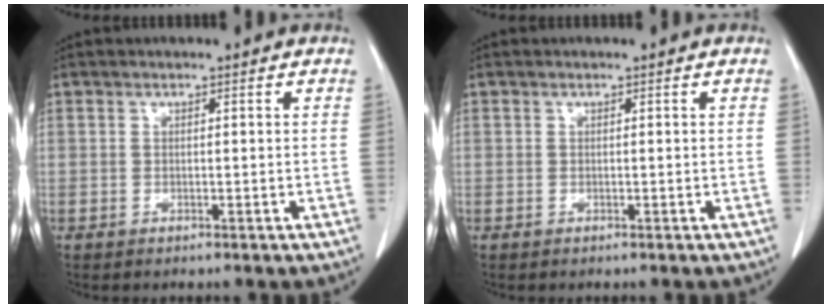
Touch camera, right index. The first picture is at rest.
{"total": 0.0}